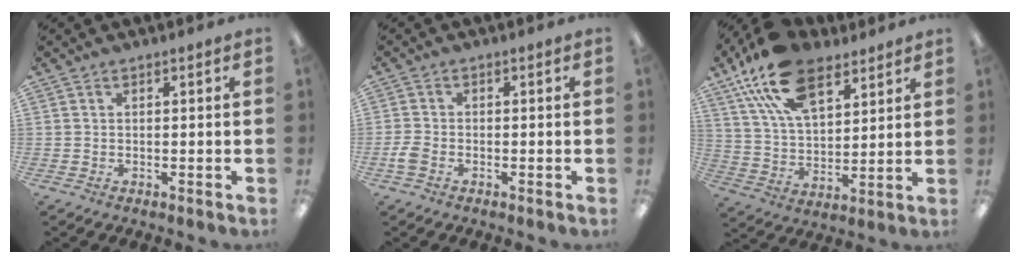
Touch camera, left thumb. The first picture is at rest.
{"total": 2.5, "force": [-1.0, 1.6, 1.7], "torque": [-0.041, 0.000, -0.021]}
{"total": 18.6, "force": [11.6, 9.7, 10.8], "torque": [-0.207, -0.040, 0.214]}